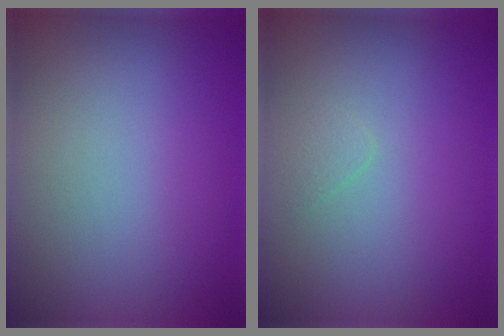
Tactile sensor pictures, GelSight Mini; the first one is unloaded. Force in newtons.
{"total": 0.6, "press": 0.6, "slide": 0.1}